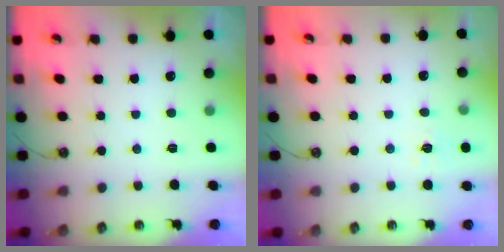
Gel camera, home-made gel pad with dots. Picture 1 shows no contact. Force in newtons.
{"total": 5.8, "press": 5.8, "slide": 0.5}